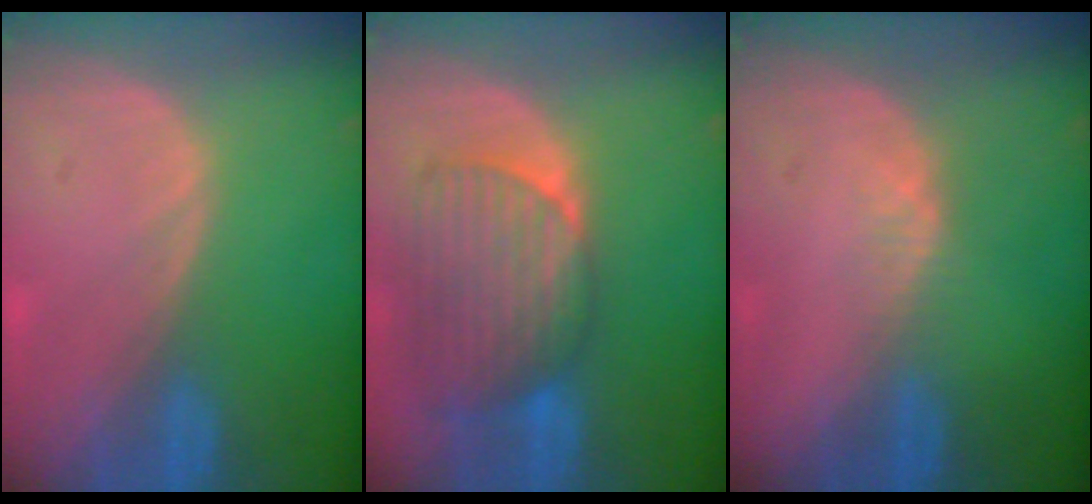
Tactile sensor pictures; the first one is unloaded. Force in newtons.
{"total": 9.4, "press": 8.3, "slide": 4.2}
{"total": 1.4, "press": 1.2, "slide": 0.7}